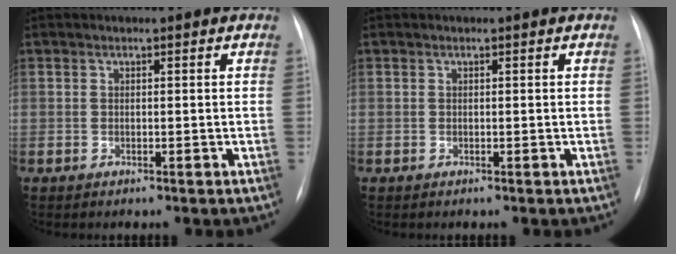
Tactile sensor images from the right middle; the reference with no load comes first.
{"total": 0.0}